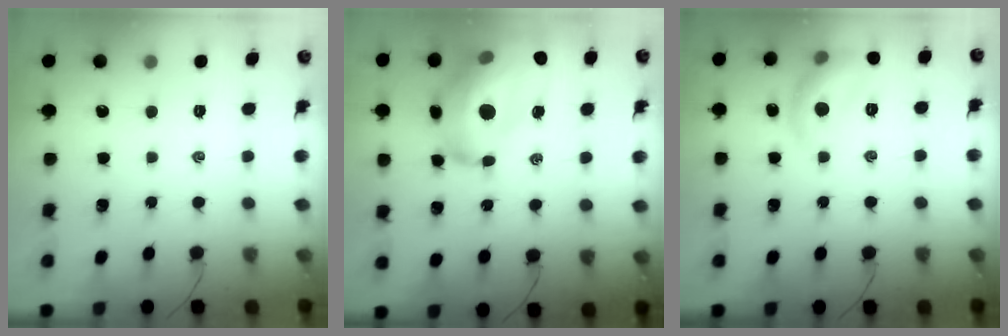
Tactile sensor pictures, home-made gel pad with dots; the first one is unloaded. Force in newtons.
{"total": 25.8, "press": 25.0, "slide": 6.4}
{"total": 11.1, "press": 11.1, "slide": 0.4}